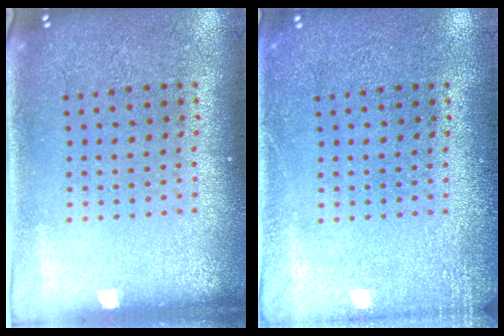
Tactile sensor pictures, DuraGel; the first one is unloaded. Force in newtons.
{"total": 1.7, "press": 1.7, "slide": 0.3}